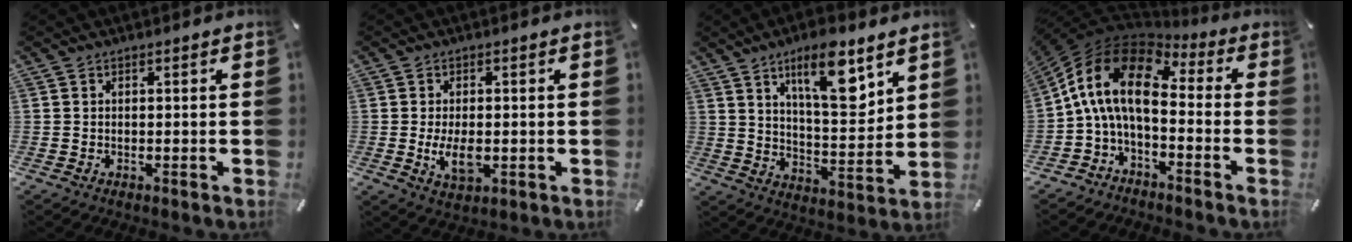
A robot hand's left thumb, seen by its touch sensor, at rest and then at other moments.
{"total": 5.7, "force": [-0.8, 3.1, 4.8], "torque": [-0.109, -0.005, -0.016]}
{"total": 15.1, "force": [9.0, 5.3, 10.9], "torque": [-0.173, -0.045, 0.148]}
{"total": 13.4, "force": [0.0, 7.6, 11.0], "torque": [-0.242, 0.002, -0.006]}